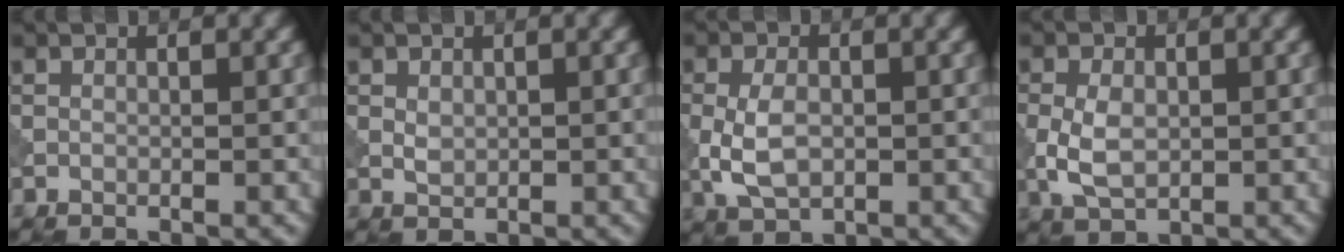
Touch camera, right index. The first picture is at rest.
{"total": 1.1, "force": [0.3, 0.9, 0.7], "torque": [-0.016, -0.002, 0.008]}
{"total": 4.1, "force": [-0.6, 2.5, 3.2], "torque": [-0.073, -0.003, -0.012]}
{"total": 3.8, "force": [-0.4, 2.4, 2.8], "torque": [-0.067, -0.002, -0.006]}